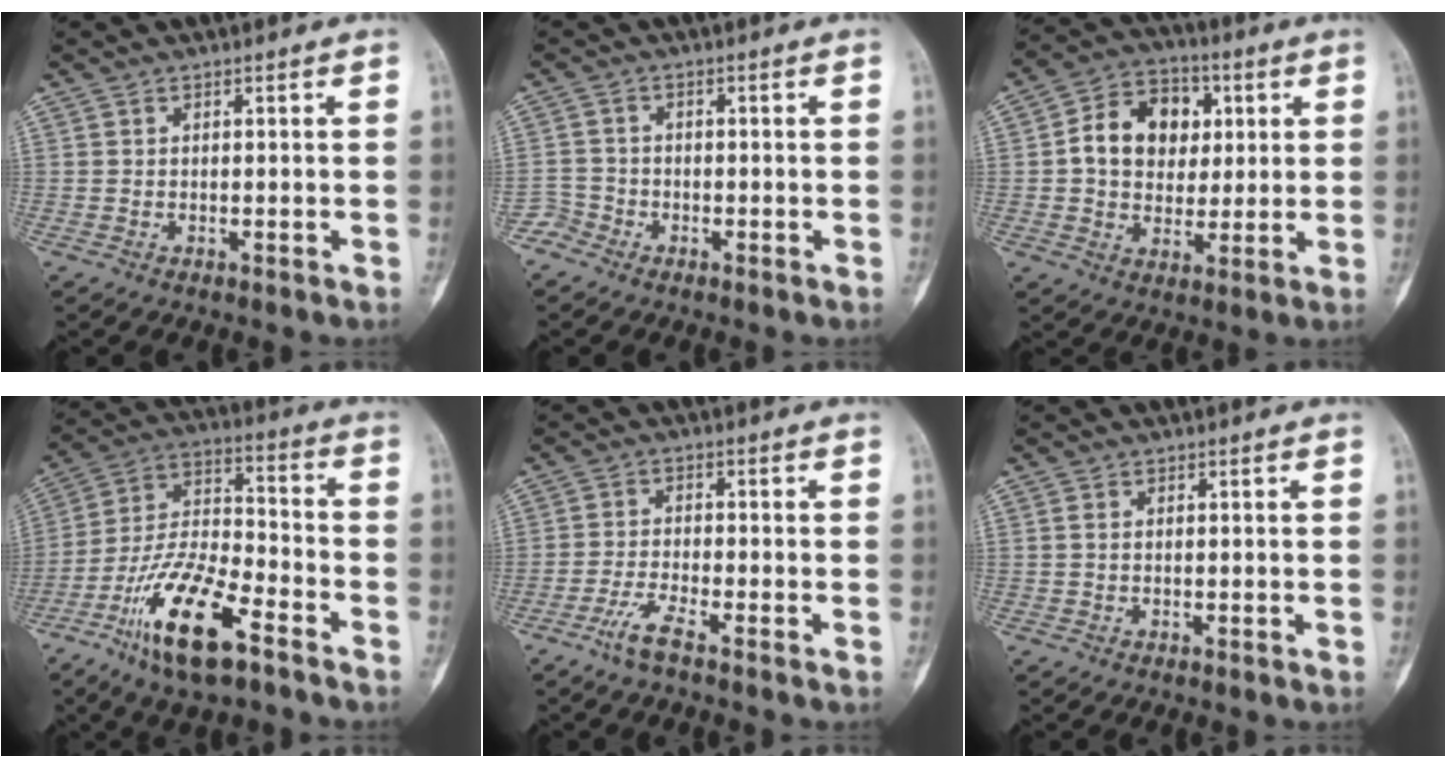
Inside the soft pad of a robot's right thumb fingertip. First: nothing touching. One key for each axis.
{"total": 2.7, "fx": -1.9, "fy": 1.8, "fz": -0.4, "tx": 0.018, "ty": 0.009, "tz": -0.047}
{"total": 13.3, "fx": 2.2, "fy": 10.4, "fz": 8.1, "tx": -0.092, "ty": 0.010, "tz": 0.032}
{"total": 17.6, "fx": -10.1, "fy": 5.9, "fz": 13.1, "tx": -0.246, "ty": 0.060, "tz": -0.189}
{"total": 4.0, "fx": -2.9, "fy": 0.1, "fz": 2.8, "tx": -0.073, "ty": 0.008, "tz": -0.062}
{"total": 0.8, "fx": 0.1, "fy": 0.6, "fz": 0.6, "tx": -0.015, "ty": 0.000, "tz": 0.003}